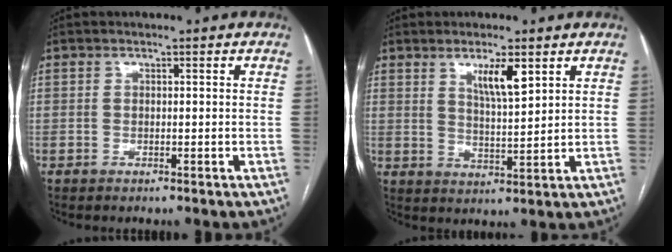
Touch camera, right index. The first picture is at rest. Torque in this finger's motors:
{"motor_torque": [0.29, 0.32, 0.12, 0.05]}